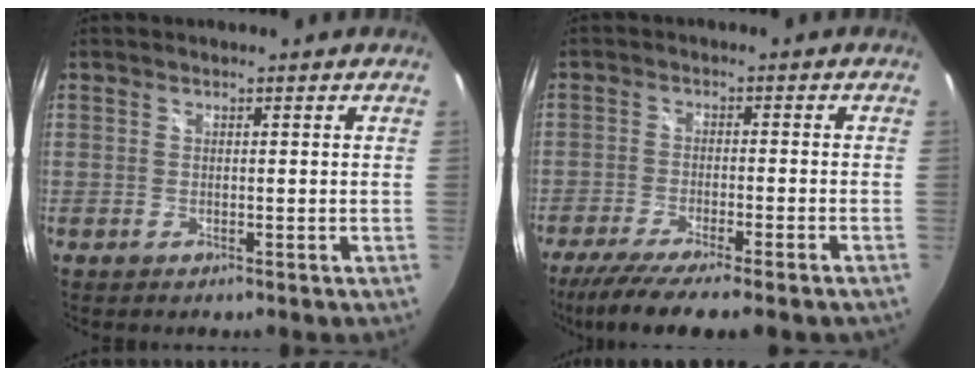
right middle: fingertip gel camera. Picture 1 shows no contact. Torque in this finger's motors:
{"motor_torque": [1.14, -1.00, 0.58, 0.12]}